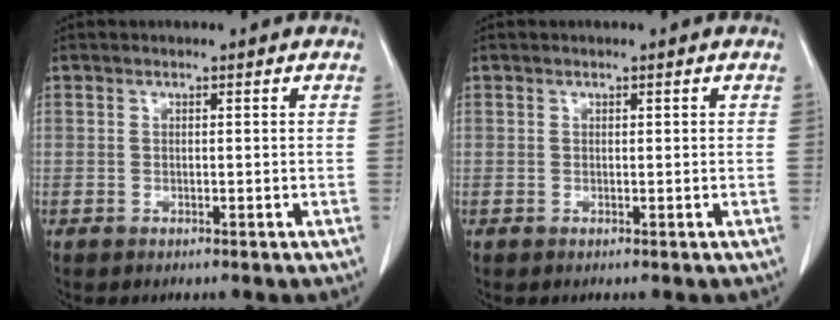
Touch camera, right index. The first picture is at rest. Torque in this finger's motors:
{"motor_torque": [-0.07, -0.01, -0.02, 0.01]}